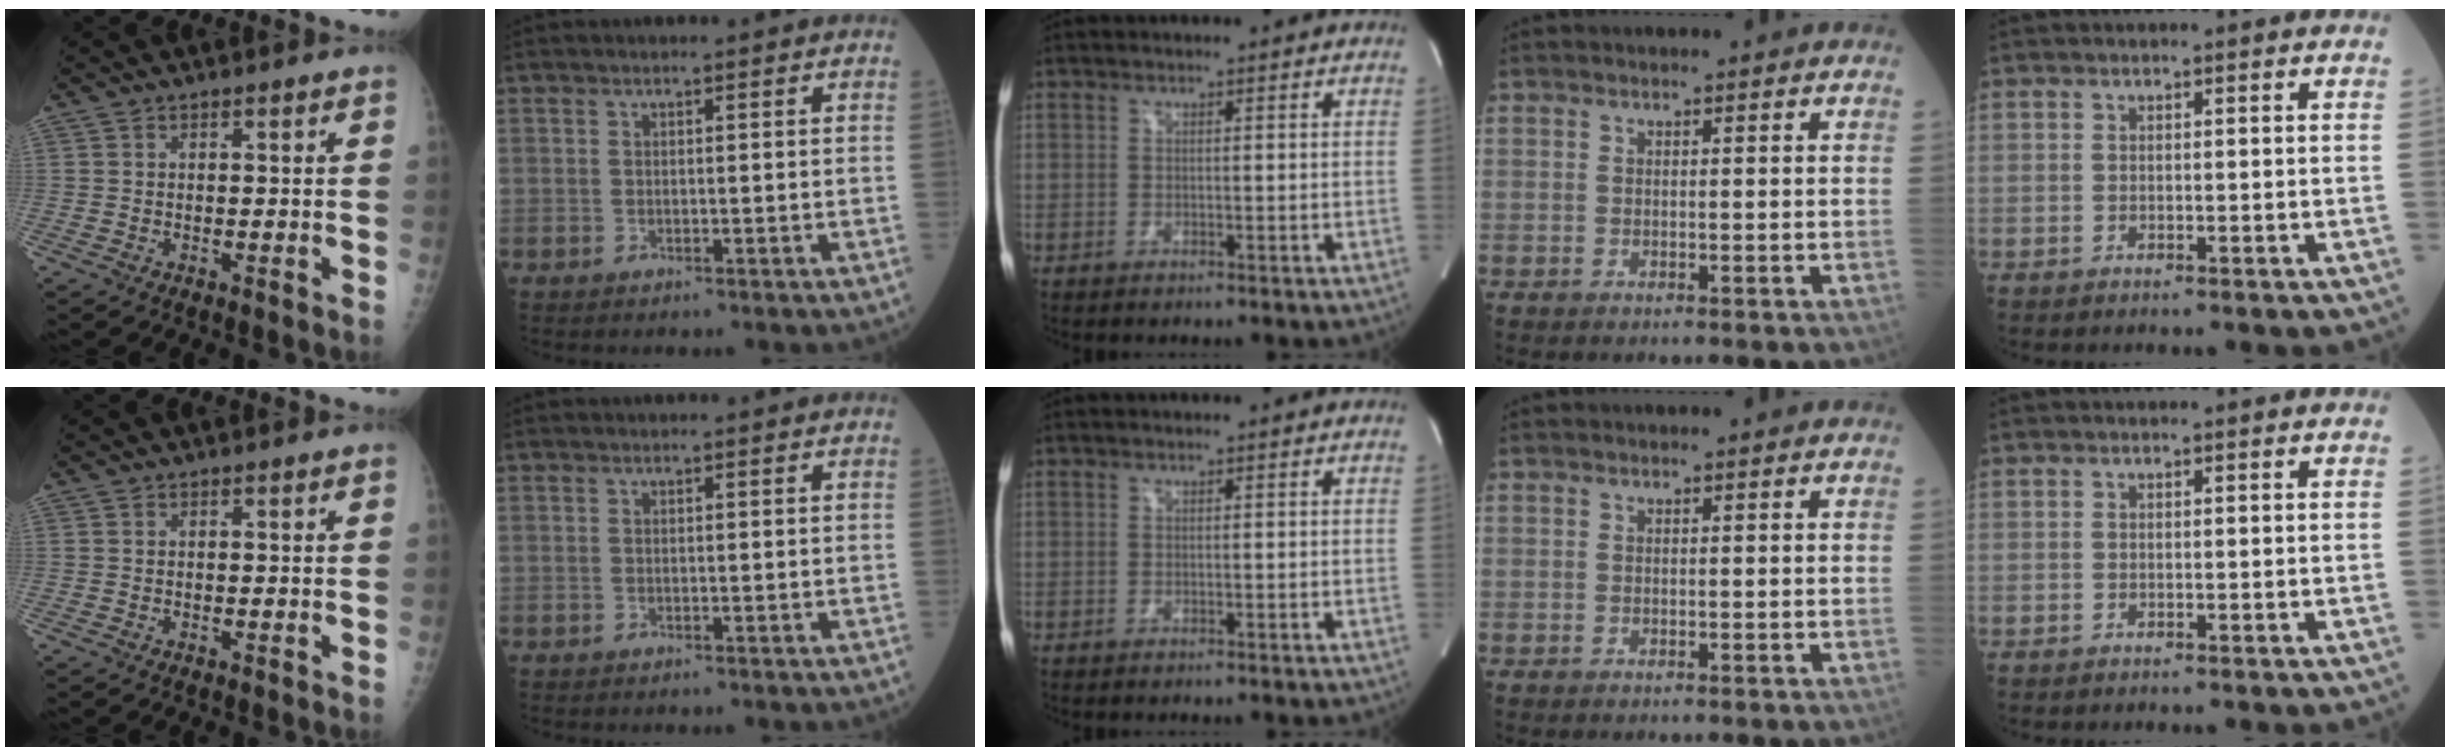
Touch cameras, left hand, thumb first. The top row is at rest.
{}